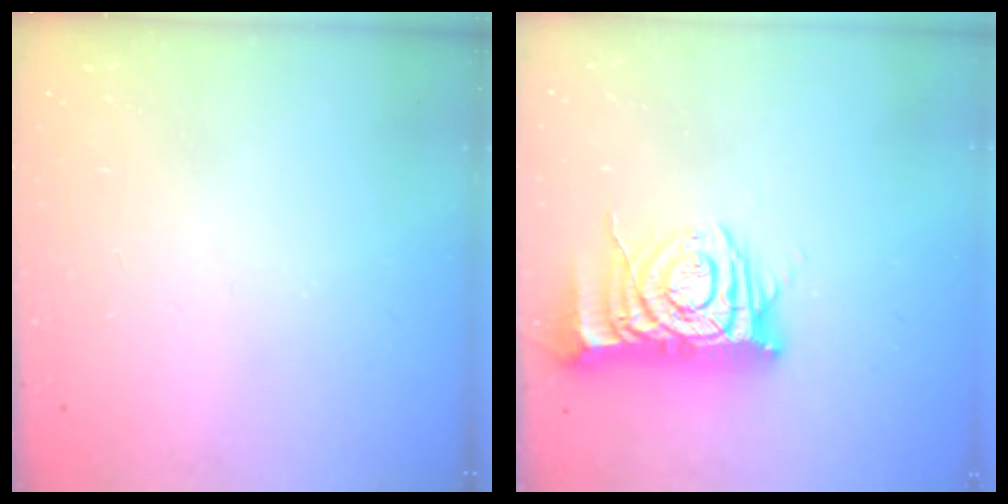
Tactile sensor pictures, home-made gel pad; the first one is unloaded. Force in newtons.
{"total": 11.5, "press": 11.4, "slide": 1.4}